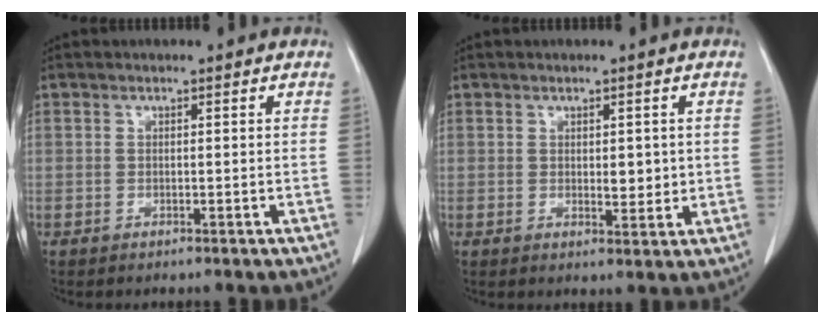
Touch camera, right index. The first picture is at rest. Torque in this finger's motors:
{"motor_torque": [-0.09, 0.62, 0.11, 0.09]}